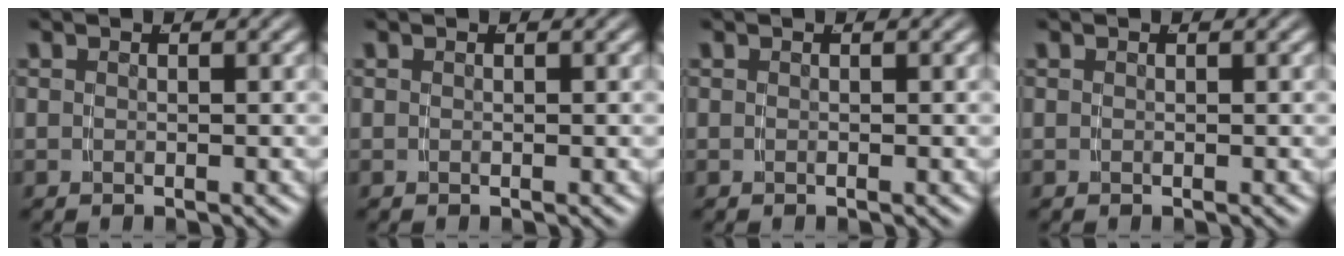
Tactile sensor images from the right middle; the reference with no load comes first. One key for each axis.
{"total": 0.0}
{"total": 0.0}
{"total": 0.0}